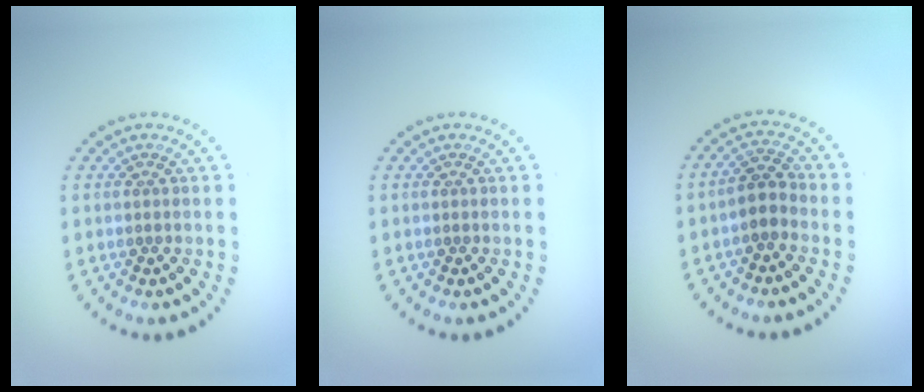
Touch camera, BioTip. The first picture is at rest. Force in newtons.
{"total": 0.0}
{"total": 2.3, "press": 2.1, "slide": 0.9}